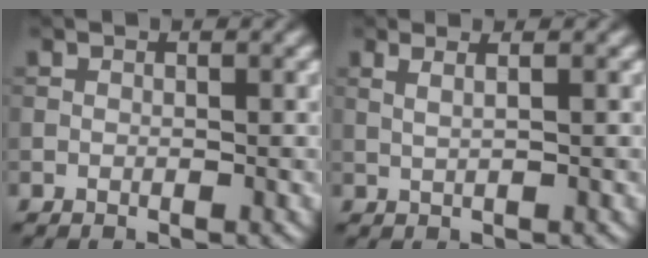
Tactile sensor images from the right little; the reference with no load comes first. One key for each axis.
{"total": 2.5, "fx": 1.3, "fy": 1.0, "fz": 1.8, "tx": -0.017, "ty": 0.003, "tz": -0.002}